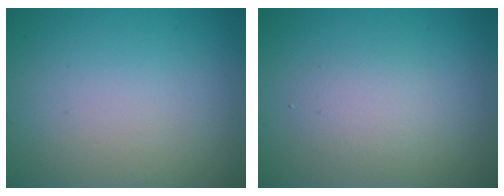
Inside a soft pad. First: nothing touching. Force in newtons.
{"total": 1.9, "press": 1.9, "slide": 0.1}